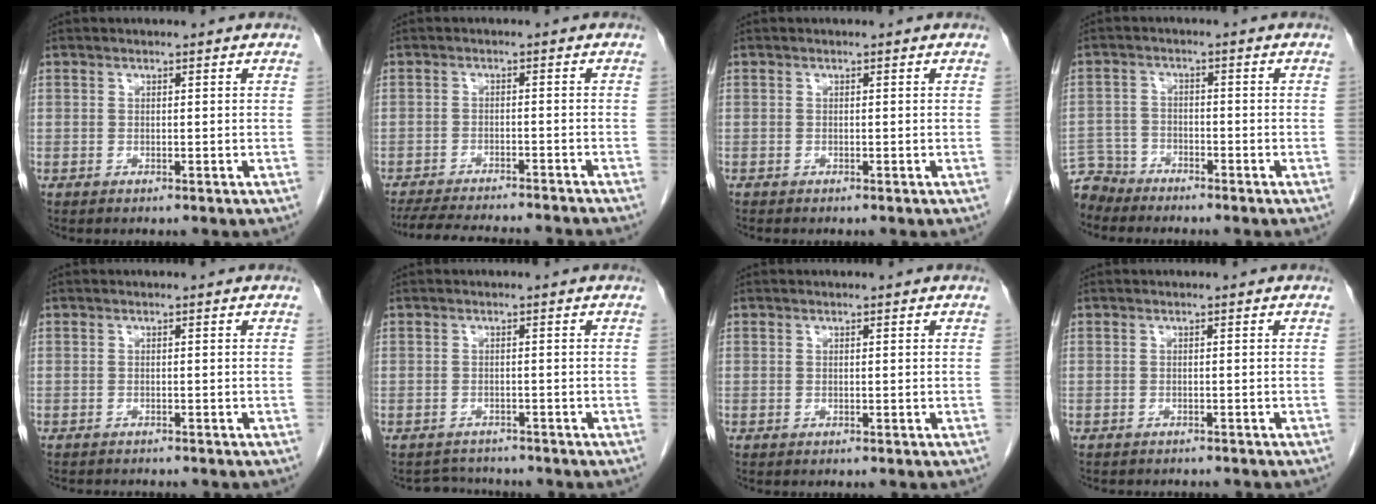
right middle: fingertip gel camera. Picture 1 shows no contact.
{"total": 15.0, "force": [-13.7, 1.4, 5.9], "torque": [-0.107, -0.023, -0.188]}
{"total": 0.0}
{"total": 5.2, "force": [-4.9, 1.4, -0.8], "torque": [0.017, -0.005, -0.096]}
{"total": 3.5, "force": [-3.3, 0.6, 1.0], "torque": [-0.017, -0.008, -0.044]}
{"total": 3.0, "force": [-2.9, 0.7, -0.4], "torque": [0.001, -0.008, -0.044]}
{"total": 0.0}
{"total": 4.8, "force": [-4.4, 1.3, 1.5], "torque": [-0.020, -0.004, -0.055]}